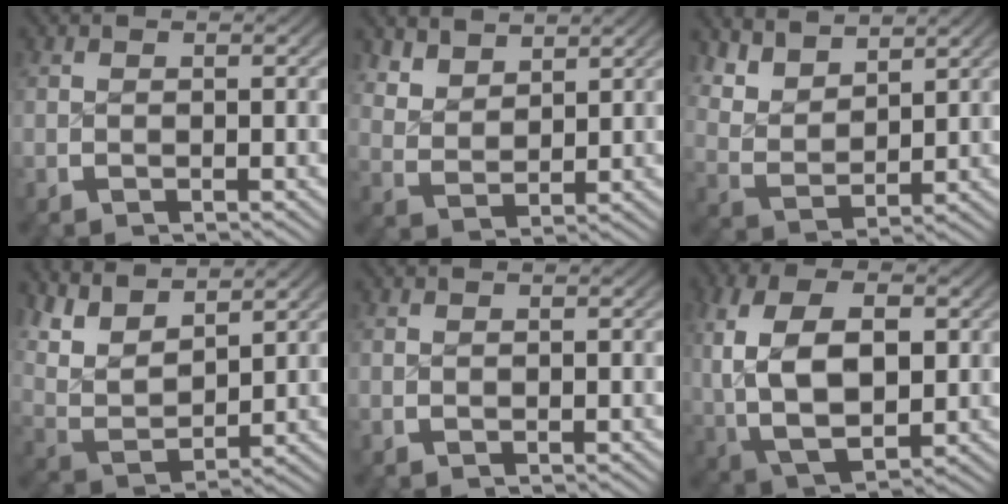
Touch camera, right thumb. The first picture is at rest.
{"total": 3.5, "force": [2.6, 1.8, 1.5], "torque": [-0.031, -0.011, 0.061]}
{"total": 5.5, "force": [2.8, 3.4, 3.2], "torque": [-0.075, -0.013, 0.064]}
{"total": 7.9, "force": [3.2, 4.9, 5.2], "torque": [-0.124, -0.012, 0.065]}
{"total": 0.0}
{"total": 11.0, "force": [-0.1, 7.3, 8.2], "torque": [-0.190, -0.034, 0.021]}